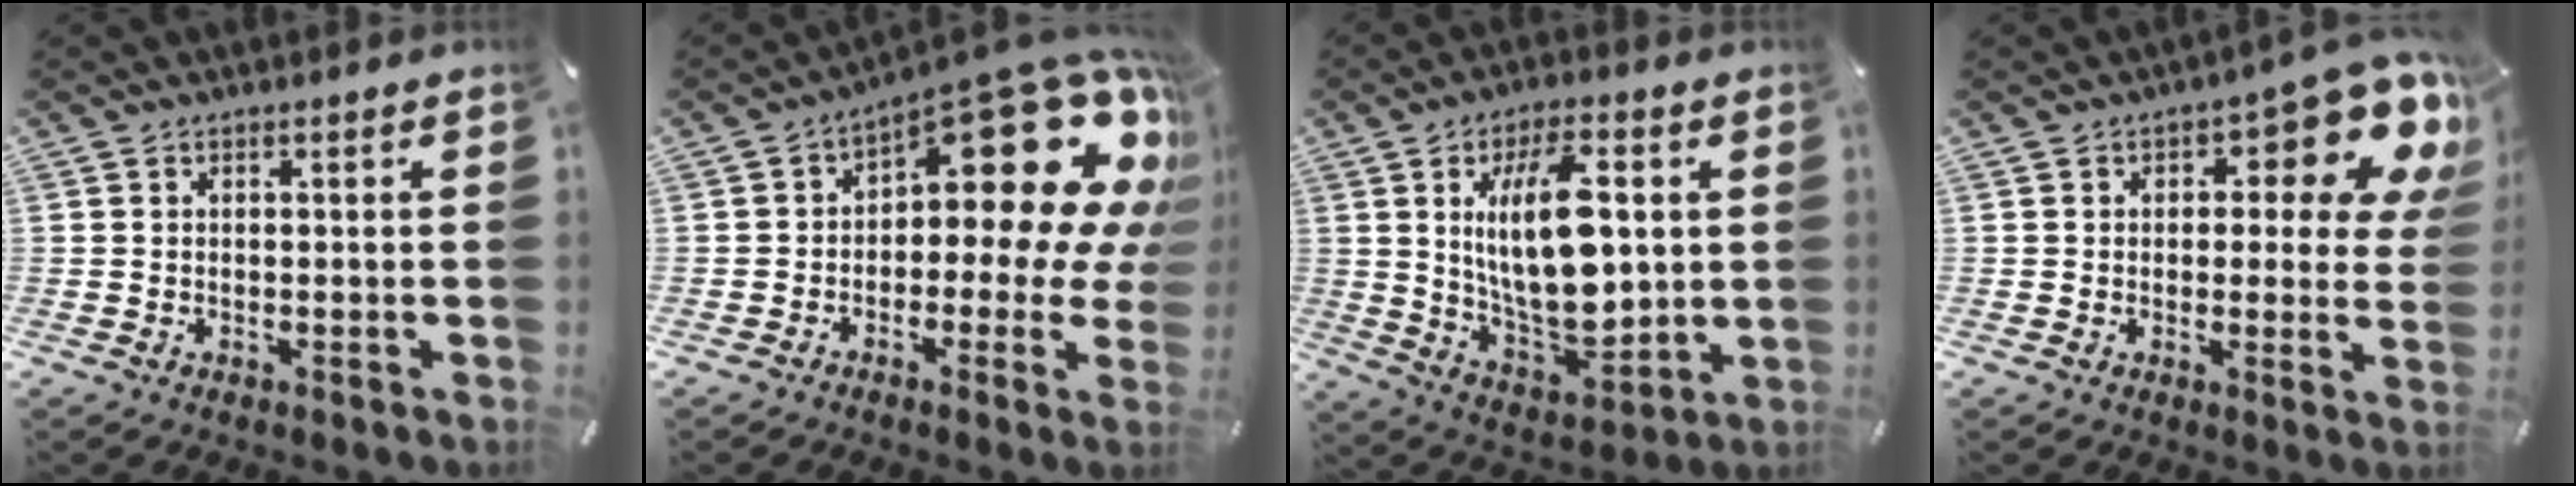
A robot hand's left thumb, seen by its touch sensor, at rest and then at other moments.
{"total": 22.7, "force": [10.5, 10.0, 17.5], "torque": [-0.219, -0.086, 0.174]}
{"total": 18.9, "force": [3.9, 9.4, 15.9], "torque": [-0.290, -0.020, 0.059]}
{"total": 14.2, "force": [7.3, 6.1, 10.6], "torque": [-0.122, -0.061, 0.118]}